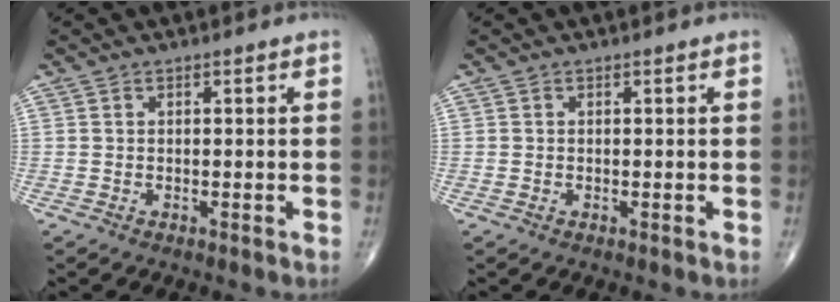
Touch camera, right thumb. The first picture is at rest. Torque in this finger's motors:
{"motor_torque": [1.71, 1.59, -0.13, 0.04, 0.05]}